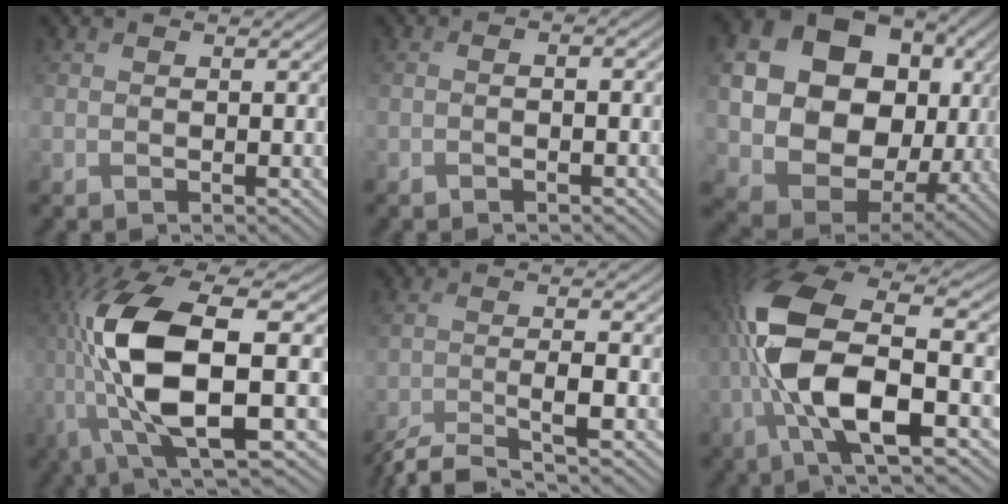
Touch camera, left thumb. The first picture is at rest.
{"total": 2.3, "force": [-0.6, 0.6, 2.1], "torque": [-0.038, 0.003, -0.016]}
{"total": 20.3, "force": [3.2, 16.5, 11.4], "torque": [-0.259, -0.029, 0.106]}
{"total": 16.4, "force": [-0.7, 5.7, 15.3], "torque": [-0.337, -0.001, 0.000]}
{"total": 6.9, "force": [-4.2, 1.2, 5.4], "torque": [-0.082, -0.001, -0.085]}
{"total": 13.8, "force": [-2.0, 5.1, 12.7], "torque": [-0.276, -0.002, -0.047]}